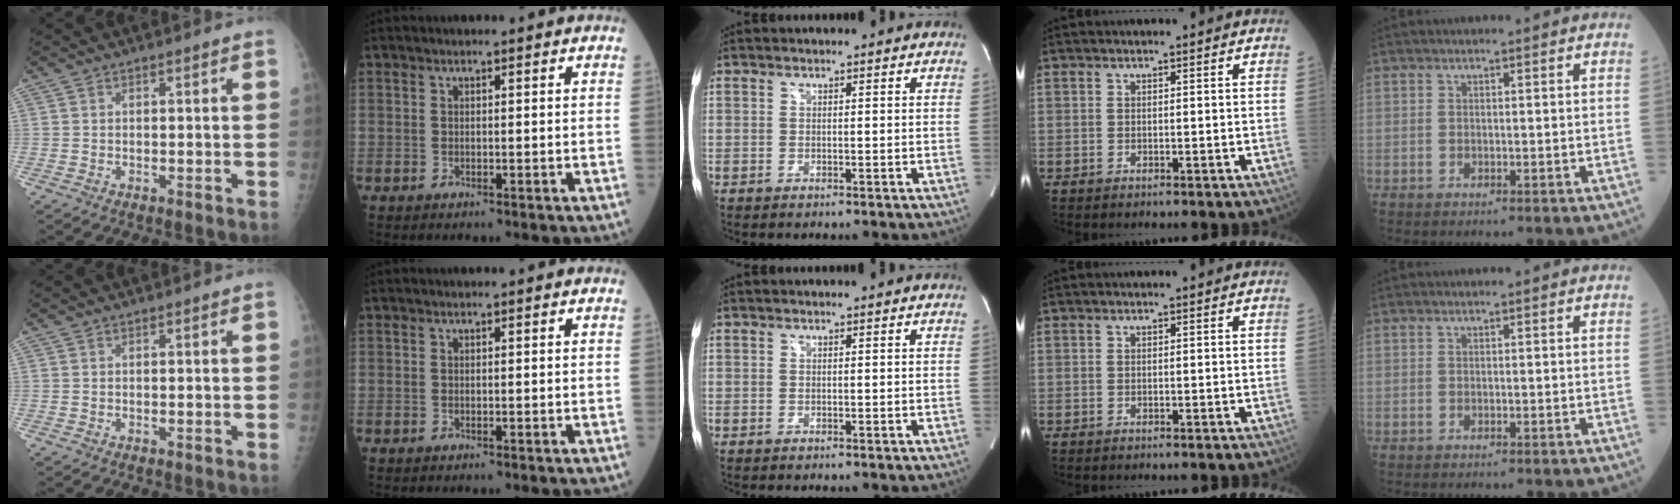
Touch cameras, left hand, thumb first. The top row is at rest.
{}